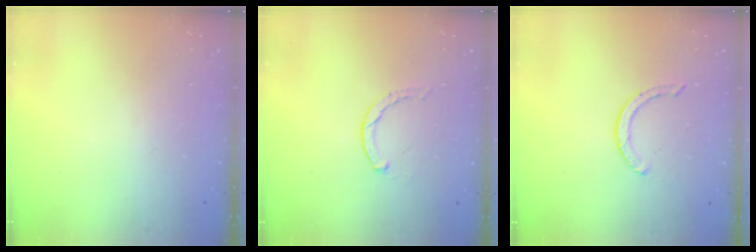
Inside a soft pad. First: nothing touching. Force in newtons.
{"total": 0.6, "press": 0.6, "slide": 0.2}
{"total": 3.1, "press": 3.0, "slide": 0.3}